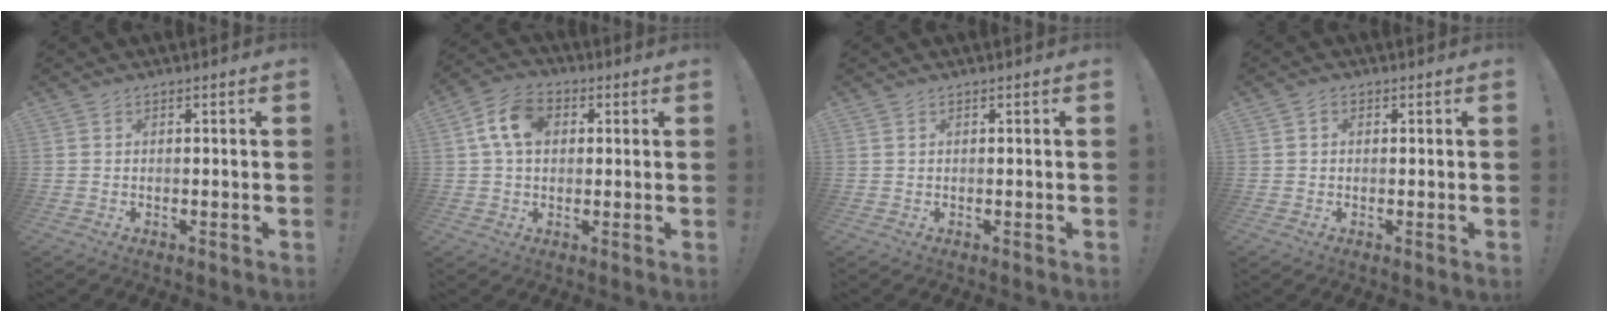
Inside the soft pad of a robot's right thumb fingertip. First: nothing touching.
{"total": 10.6, "force": [2.4, 7.2, 7.4], "torque": [-0.130, 0.014, 0.050]}
{"total": 0.0}
{"total": 1.1, "force": [0.1, 0.9, 0.6], "torque": [-0.003, 0.002, -0.002]}